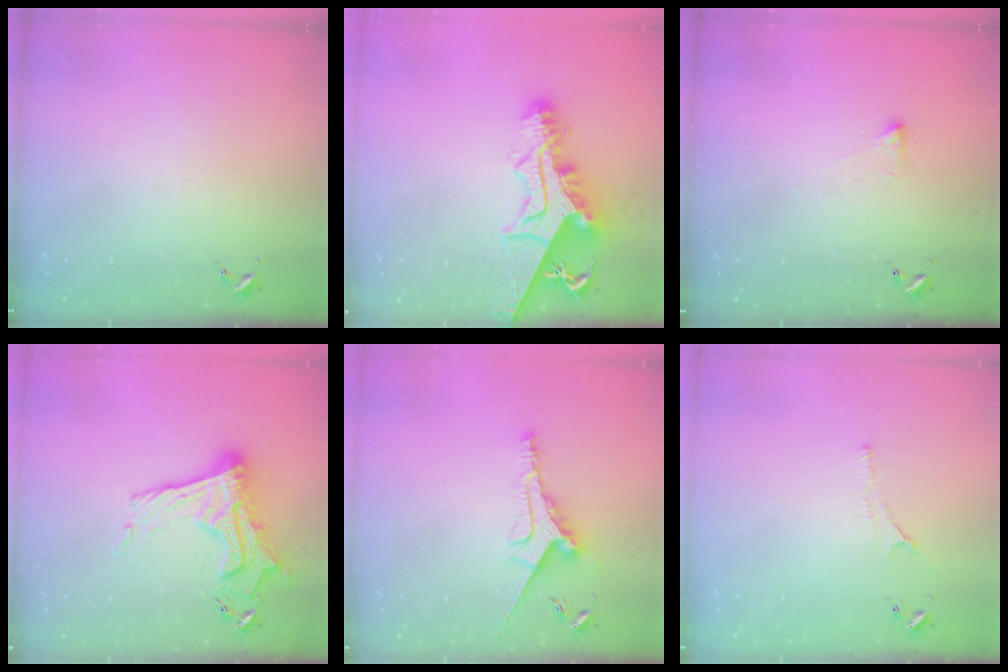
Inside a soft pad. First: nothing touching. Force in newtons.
{"total": 16.6, "press": 16.5, "slide": 1.4}
{"total": 2.5, "press": 2.4, "slide": 0.5}
{"total": 17.3, "press": 17.3, "slide": 1.4}
{"total": 10.1, "press": 10.1, "slide": 0.1}
{"total": 2.2, "press": 2.1, "slide": 0.4}